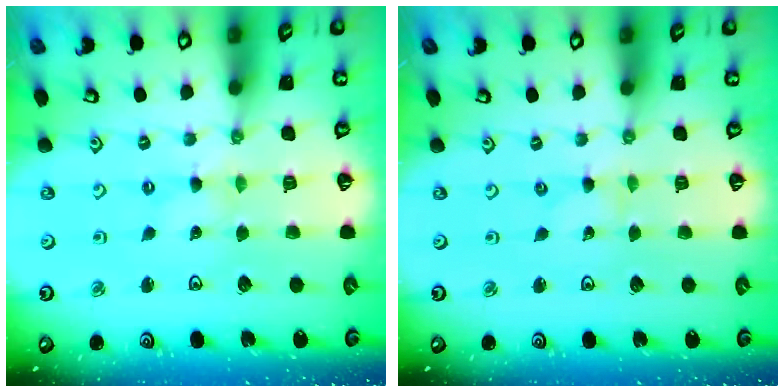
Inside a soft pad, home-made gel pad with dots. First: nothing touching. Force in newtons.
{"total": 0.0}